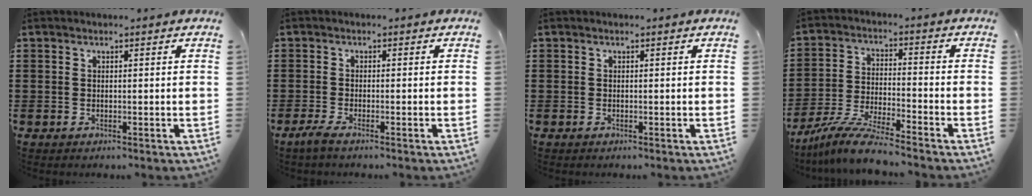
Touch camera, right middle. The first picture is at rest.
{"total": 1.6, "force": [-1.0, 0.1, 1.3], "torque": [-0.030, -0.006, -0.021]}
{"total": 0.0}
{"total": 8.2, "force": [-7.4, 0.0, 3.5], "torque": [-0.074, -0.006, -0.145]}